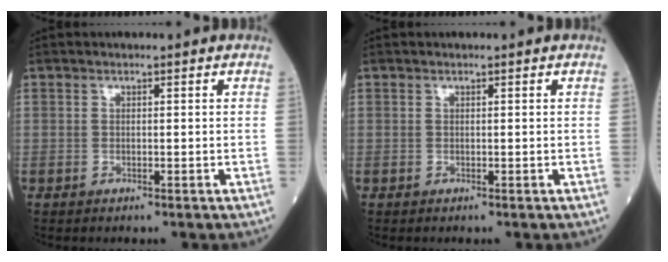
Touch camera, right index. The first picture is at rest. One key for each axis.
{"total": 0.0}